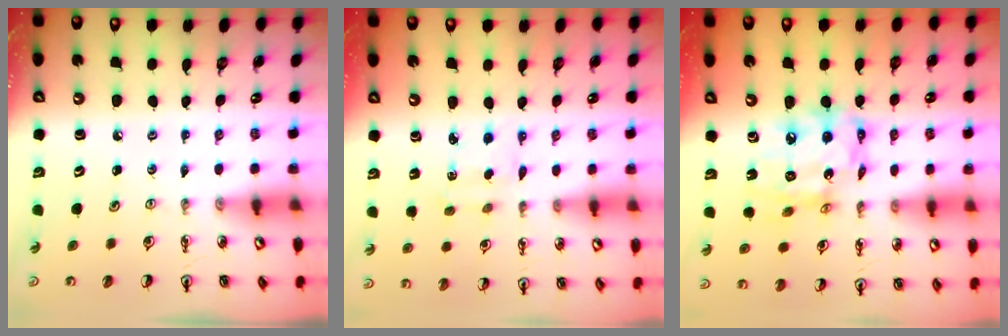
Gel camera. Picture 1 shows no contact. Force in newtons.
{"total": 1.9, "press": 1.7, "slide": 0.8}
{"total": 14.0, "press": 13.9, "slide": 1.6}